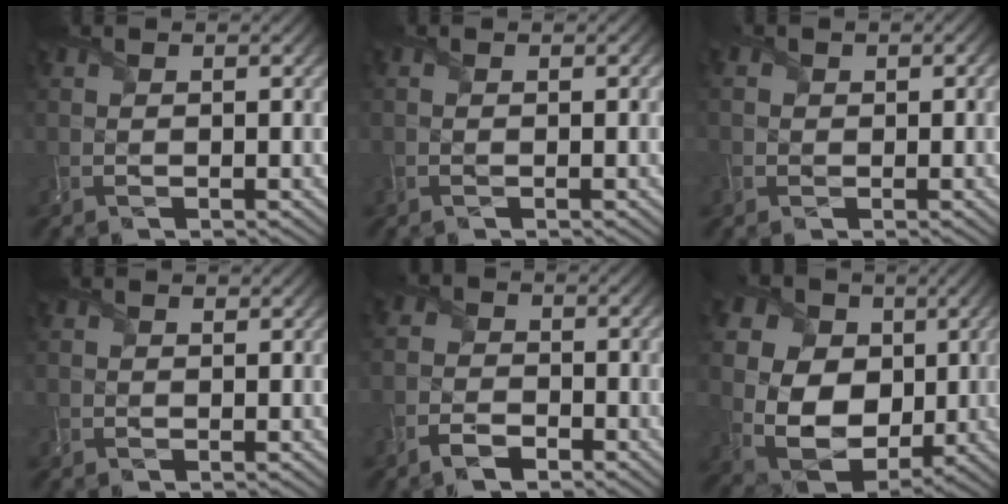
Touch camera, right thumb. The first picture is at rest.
{"total": 0.8, "force": [-0.4, 0.4, 0.5], "torque": [-0.015, -0.003, -0.006]}
{"total": 2.0, "force": [-0.3, 2.0, 0.2], "torque": [-0.009, 0.002, -0.006]}
{"total": 0.7, "force": [-0.1, 0.7, 0.1], "torque": [-0.003, -0.004, -0.004]}
{"total": 4.0, "force": [-2.7, 2.4, 1.9], "torque": [-0.039, -0.005, -0.061]}
{"total": 17.1, "force": [3.1, 13.9, 9.5], "torque": [-0.245, 0.015, 0.073]}